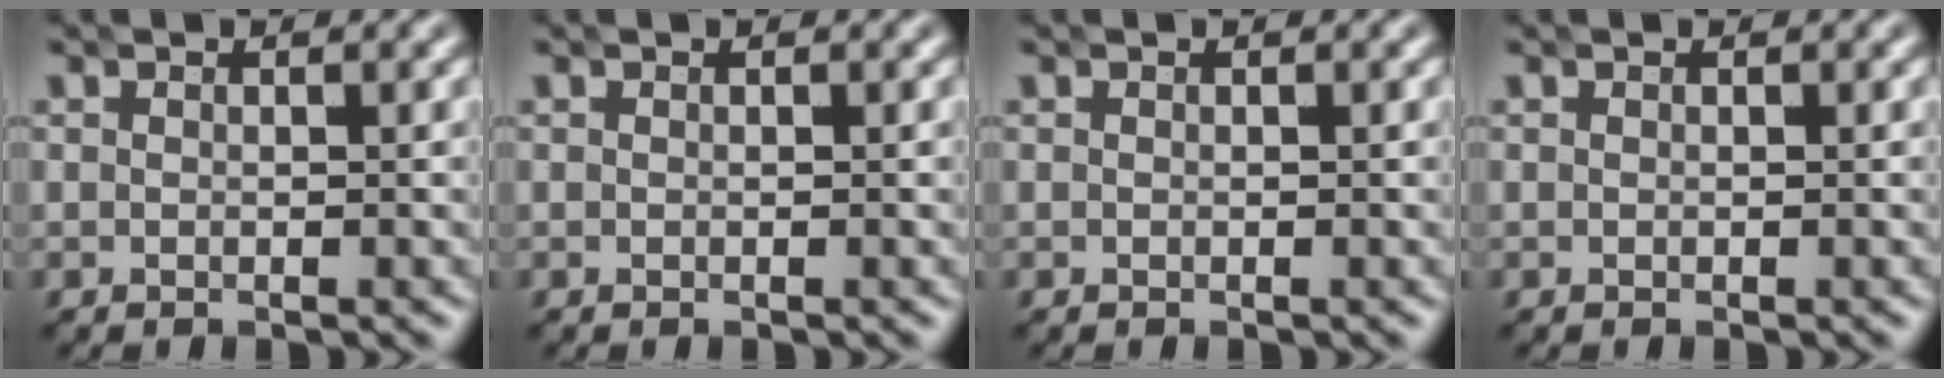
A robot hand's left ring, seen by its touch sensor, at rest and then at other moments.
{"total": 0.0}
{"total": 0.0}
{"total": 0.0}